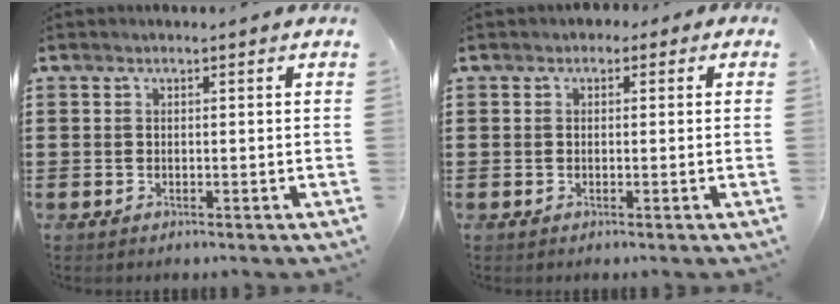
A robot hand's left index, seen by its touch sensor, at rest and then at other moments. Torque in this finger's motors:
{"motor_torque": [2.14, 0.00, 0.35, 0.03]}